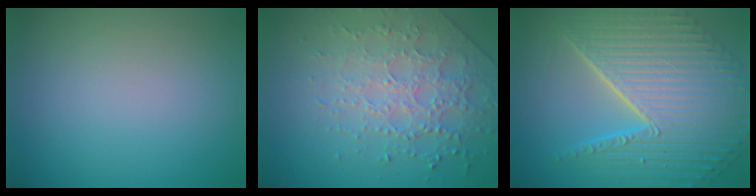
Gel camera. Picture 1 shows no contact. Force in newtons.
{"total": 3.9, "press": 3.8, "slide": 0.7}
{"total": 11.2, "press": 7.3, "slide": 8.4}